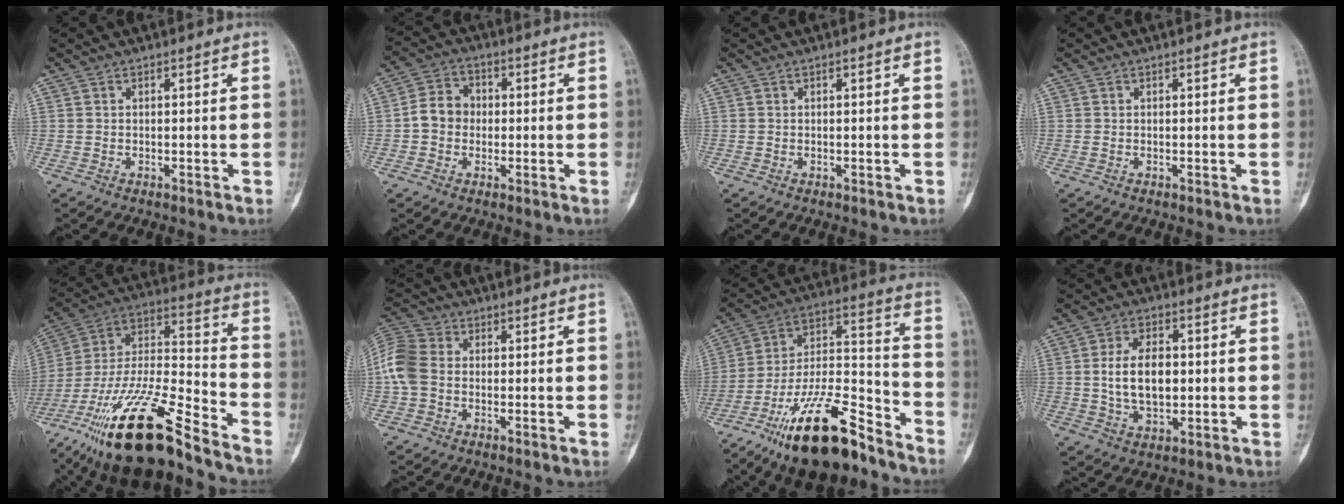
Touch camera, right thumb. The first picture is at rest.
{"total": 6.3, "force": [-0.5, 5.4, 3.2], "torque": [-0.041, 0.020, -0.020]}
{"total": 0.0}
{"total": 0.0}
{"total": 26.1, "force": [-18.4, 6.2, 17.4], "torque": [-0.352, 0.050, -0.332]}
{"total": 8.7, "force": [-0.7, 6.5, 5.8], "torque": [-0.131, 0.020, -0.027]}
{"total": 23.3, "force": [-16.2, 7.5, 15.0], "torque": [-0.267, 0.085, -0.281]}
{"total": 10.2, "force": [0.2, 6.1, 8.2], "torque": [-0.135, 0.005, 0.007]}